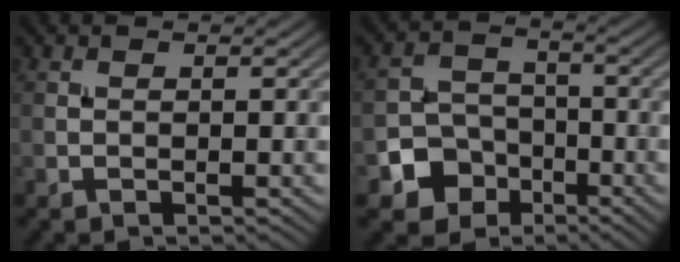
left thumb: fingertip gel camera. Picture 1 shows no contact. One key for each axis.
{"total": 6.0, "fx": -2.9, "fy": 4.9, "fz": 2.0, "tx": -0.042, "ty": -0.005, "tz": -0.064}